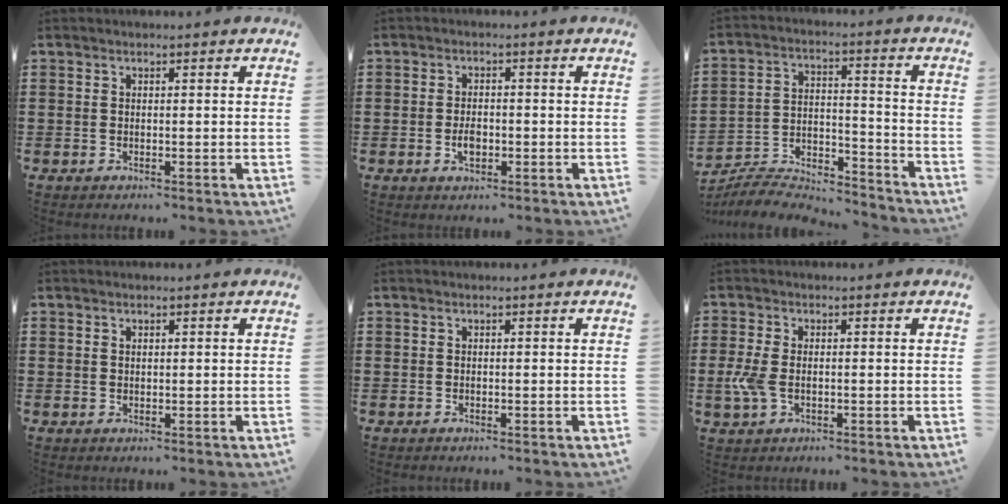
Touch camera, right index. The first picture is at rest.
{"total": 2.6, "force": [-0.7, 1.3, 2.1], "torque": [-0.041, 0.000, -0.011]}
{"total": 6.3, "force": [-6.1, 1.2, 1.0], "torque": [-0.028, 0.004, -0.125]}
{"total": 0.7, "force": [0.4, 0.4, 0.3], "torque": [-0.008, 0.002, 0.008]}
{"total": 0.0}
{"total": 4.4, "force": [-0.8, 2.4, 3.6], "torque": [-0.094, -0.008, -0.019]}